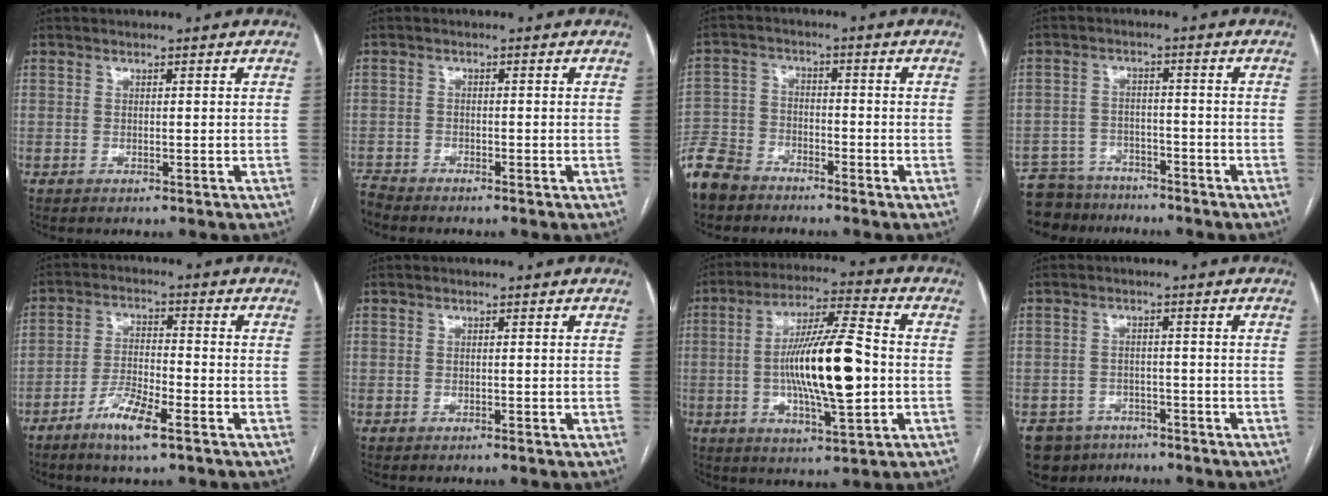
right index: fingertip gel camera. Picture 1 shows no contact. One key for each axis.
{"total": 2.4, "fx": -2.4, "fy": 0.0, "fz": -0.1, "tx": 0.003, "ty": -0.013, "tz": -0.046}
{"total": 8.5, "fx": -7.0, "fy": 4.2, "fz": 2.1, "tx": -0.053, "ty": -0.009, "tz": -0.139}
{"total": 8.5, "fx": -7.5, "fy": 4.0, "fz": 0.4, "tx": -0.008, "ty": 0.013, "tz": -0.121}
{"total": 7.2, "fx": -4.5, "fy": 1.1, "fz": 5.5, "tx": -0.109, "ty": -0.006, "tz": -0.083}
{"total": 0.0}
{"total": 15.7, "fx": -1.3, "fy": 2.5, "fz": 15.4, "tx": -0.276, "ty": 0.005, "tz": -0.022}
{"total": 6.4, "fx": -4.6, "fy": 4.4, "fz": 0.7, "tx": -0.006, "ty": 0.004, "tz": -0.070}